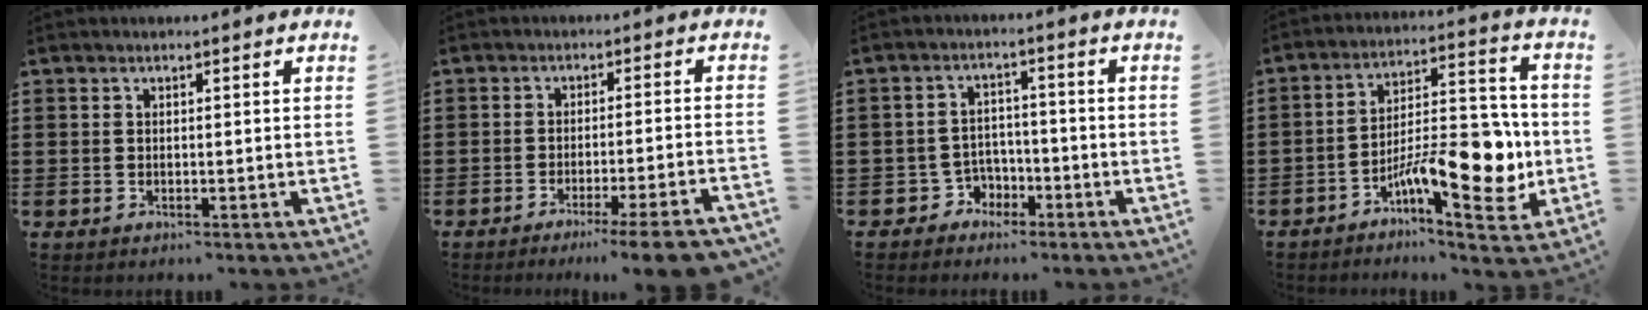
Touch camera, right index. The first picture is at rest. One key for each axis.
{"total": 5.4, "fx": -4.2, "fy": -0.7, "fz": 3.4, "tx": -0.050, "ty": -0.017, "tz": -0.076}
{"total": 3.5, "fx": -2.3, "fy": 2.5, "fz": 0.7, "tx": -0.024, "ty": 0.007, "tz": -0.050}
{"total": 13.6, "fx": -4.7, "fy": 5.1, "fz": 11.7, "tx": -0.181, "ty": 0.003, "tz": -0.080}